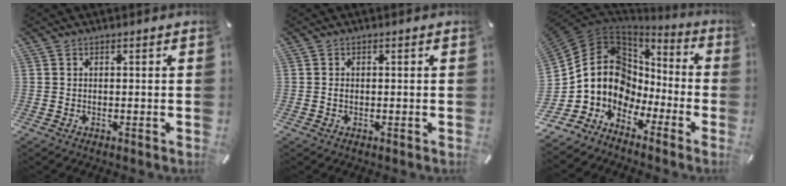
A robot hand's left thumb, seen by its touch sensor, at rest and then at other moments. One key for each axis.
{"total": 0.8, "fx": -0.1, "fy": 0.5, "fz": 0.6, "tx": -0.013, "ty": 0.001, "tz": -0.003}
{"total": 13.3, "fx": -1.5, "fy": 11.8, "fz": 5.9, "tx": -0.143, "ty": -0.022, "tz": -0.030}